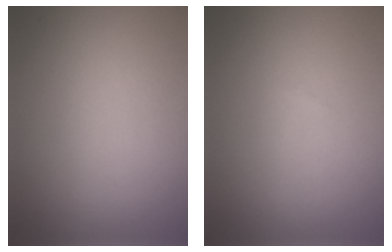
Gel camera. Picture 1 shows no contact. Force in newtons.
{"total": 0.0}